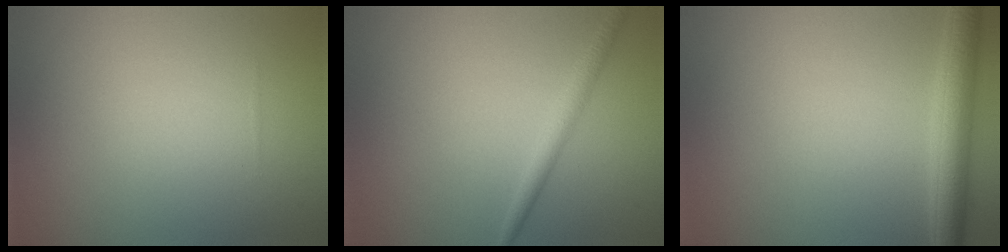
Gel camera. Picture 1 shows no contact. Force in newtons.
{"total": 1.8, "press": 1.8, "slide": 0.0}
{"total": 3.5, "press": 3.5, "slide": 0.1}